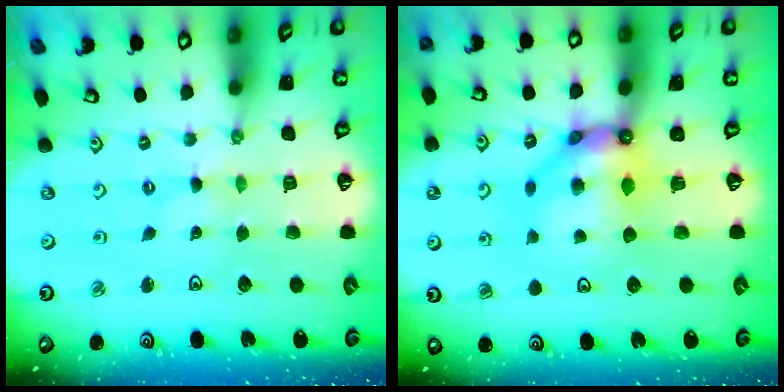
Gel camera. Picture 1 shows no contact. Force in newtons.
{"total": 10.3, "press": 10.2, "slide": 1.2}